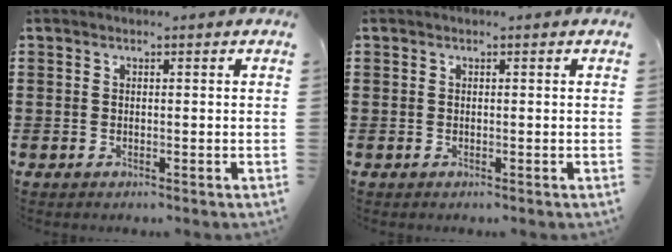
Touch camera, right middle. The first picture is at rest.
{"total": 0.0}